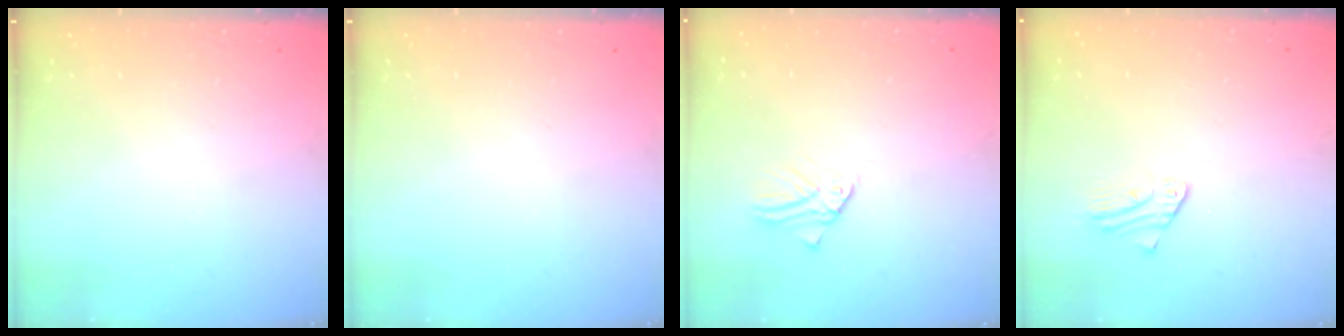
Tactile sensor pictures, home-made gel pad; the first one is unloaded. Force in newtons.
{"total": 0.0}
{"total": 0.0}
{"total": 2.3, "press": 2.3, "slide": 0.2}